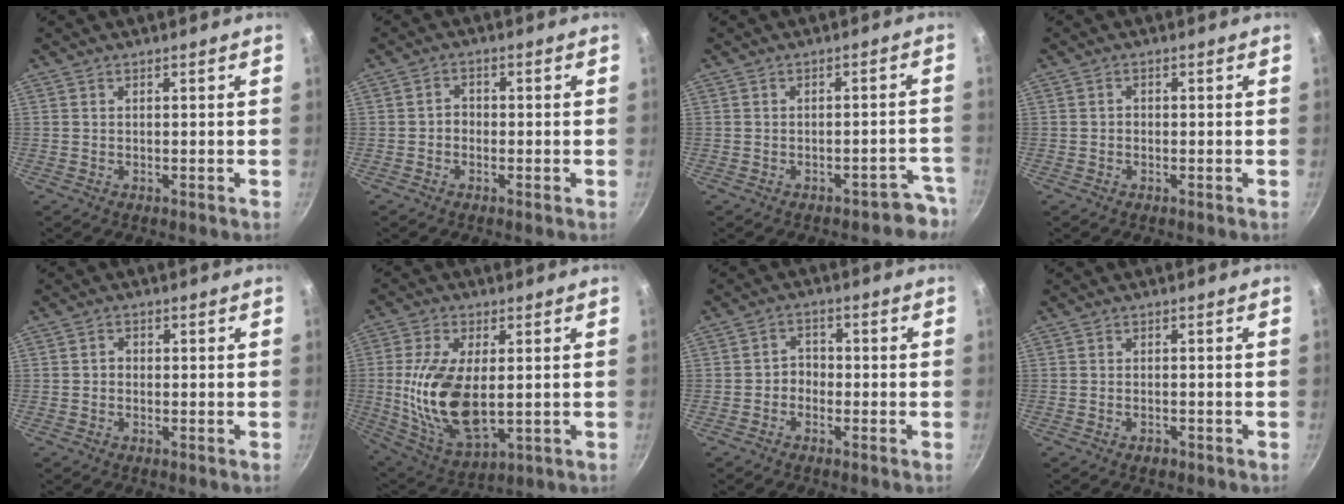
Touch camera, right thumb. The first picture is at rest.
{"total": 2.4, "force": [-0.5, 2.0, 1.2], "torque": [-0.008, 0.012, -0.011]}
{"total": 4.6, "force": [-3.6, 2.4, 1.6], "torque": [0.024, 0.052, -0.027]}
{"total": 1.0, "force": [-0.2, 0.9, 0.5], "torque": [-0.008, 0.004, -0.003]}
{"total": 1.6, "force": [-0.3, 1.4, 0.8], "torque": [-0.010, 0.007, -0.008]}
{"total": 16.9, "force": [0.3, 8.7, 14.5], "torque": [-0.275, -0.011, 0.017]}
{"total": 3.2, "force": [-1.3, 2.6, 1.3], "torque": [0.000, 0.018, -0.028]}
{"total": 1.5, "force": [-0.9, 0.8, 0.8], "torque": [-0.015, 0.008, -0.011]}